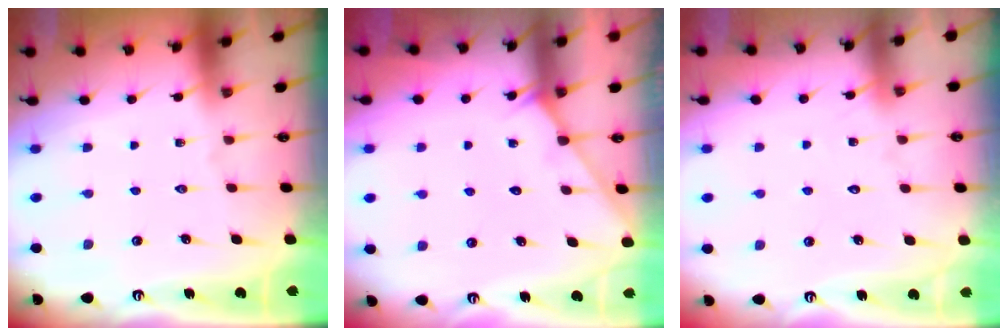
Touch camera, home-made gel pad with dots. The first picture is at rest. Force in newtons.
{"total": 2.7, "press": 2.7, "slide": 0.2}
{"total": 6.1, "press": 6.1, "slide": 0.6}